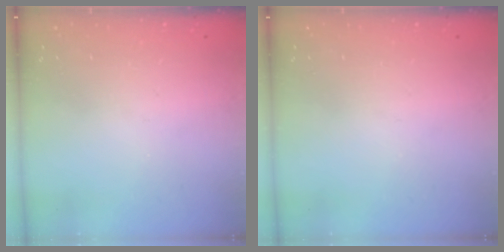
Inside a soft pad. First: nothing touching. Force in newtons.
{"total": 0.0}